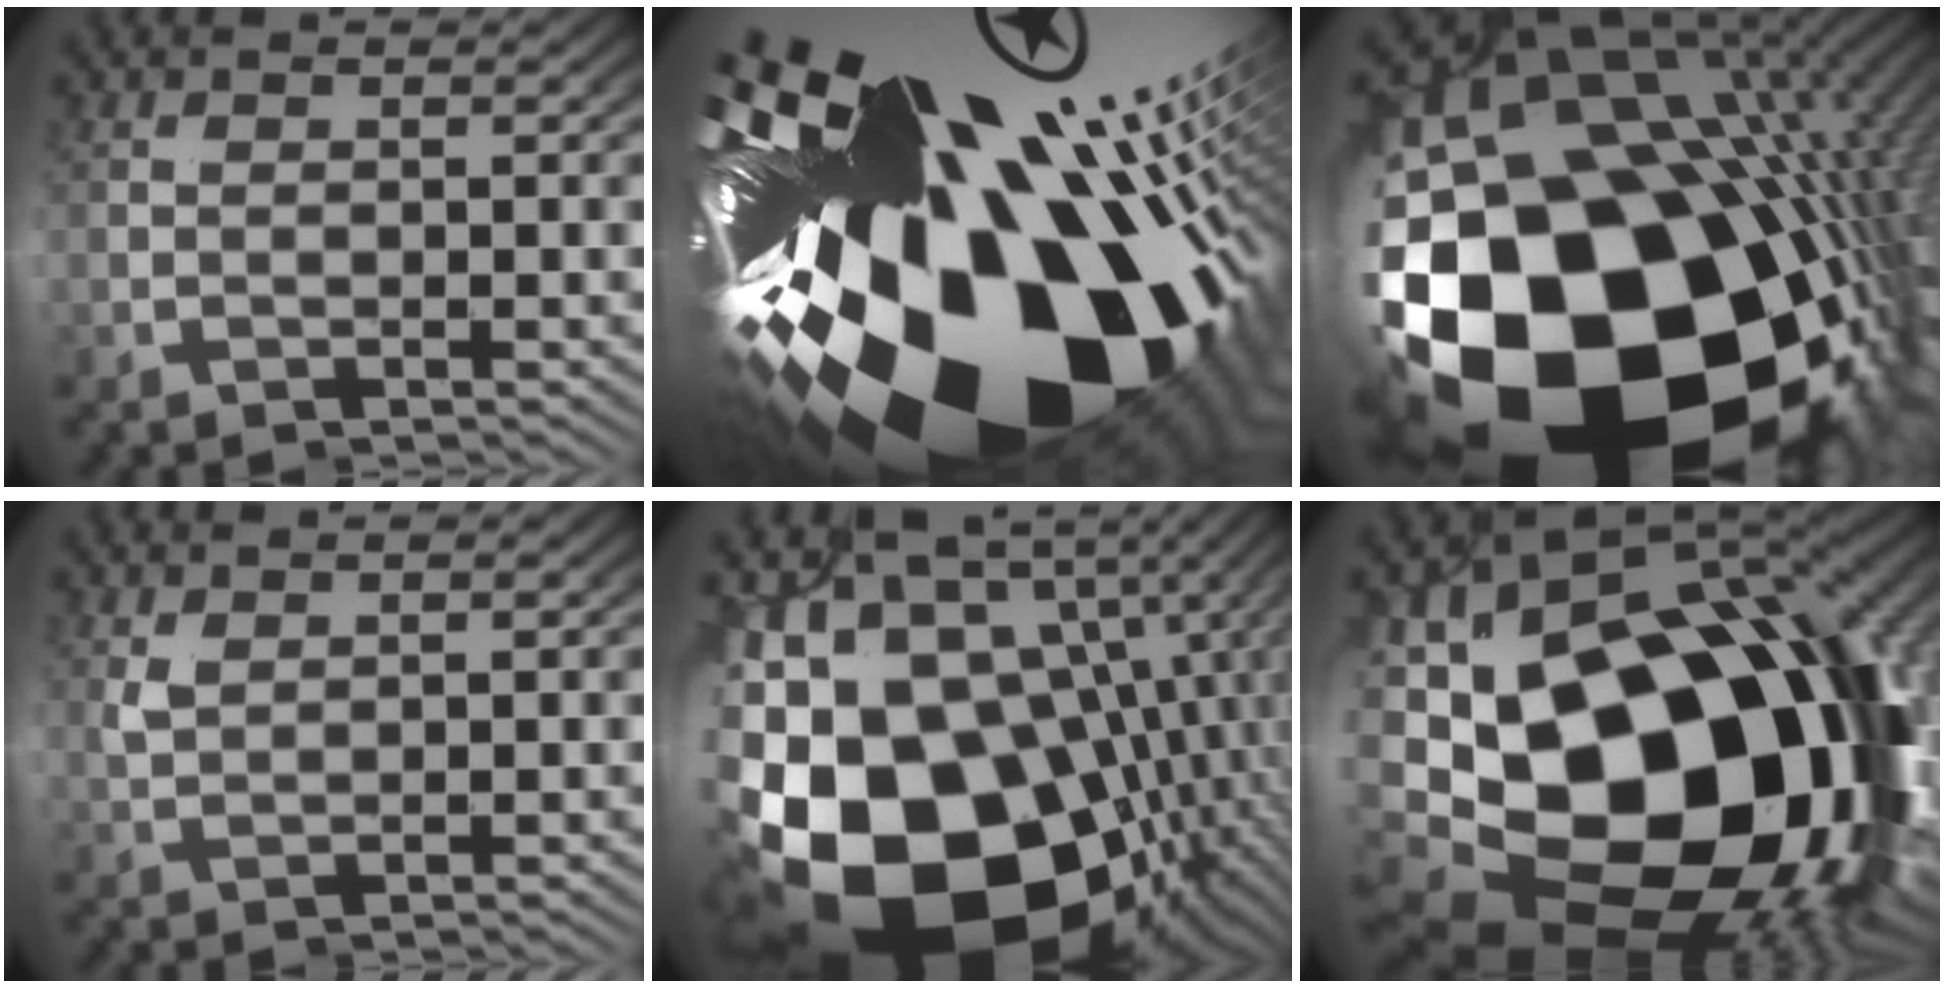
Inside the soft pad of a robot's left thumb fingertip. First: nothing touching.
{"total": 31.2, "force": [-4.5, 17.0, 25.8], "torque": [-0.459, -0.012, -0.059]}
{"total": 39.7, "force": [-8.6, 22.5, 31.5], "torque": [-0.523, -0.087, -0.097]}
{"total": 1.5, "force": [0.7, -1.1, -0.6], "torque": [0.007, 0.010, 0.010]}
{"total": 24.9, "force": [-7.9, 15.2, 18.0], "torque": [-0.317, -0.050, -0.111]}
{"total": 33.8, "force": [-5.8, 19.9, 26.6], "torque": [-0.444, -0.056, -0.069]}